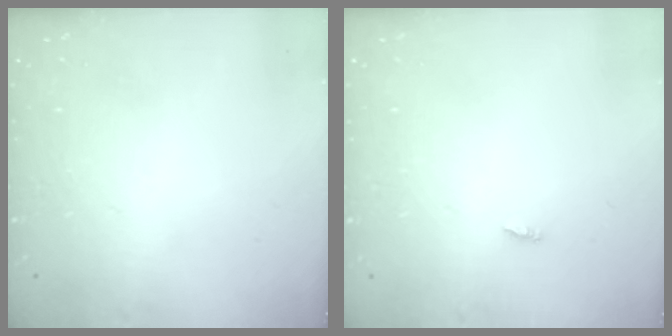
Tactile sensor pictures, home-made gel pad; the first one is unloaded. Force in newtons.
{"total": 1.8, "press": 1.8, "slide": 0.2}